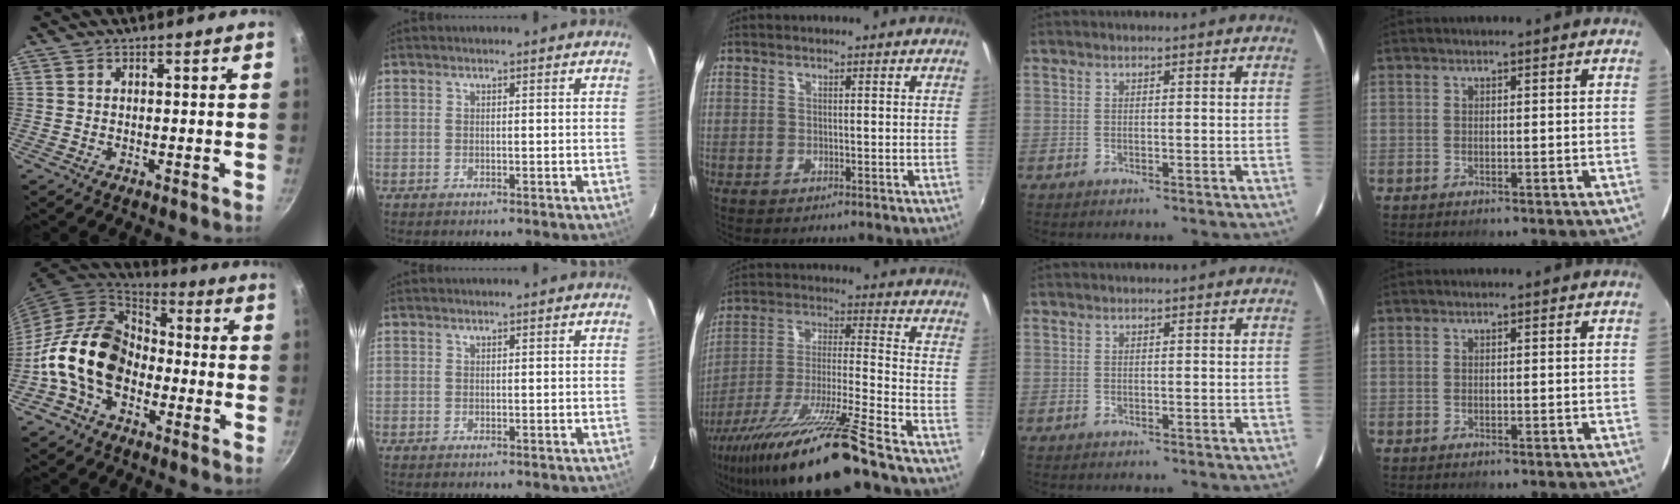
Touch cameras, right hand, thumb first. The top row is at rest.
{"thumb": {"total": 16.8, "force": [-4.4, 11.9, 11.1], "torque": [-0.165, 0.047, -0.102]}, "middle": {"total": 18.3, "force": [-13.4, -0.8, 12.4], "torque": [-0.230, -0.037, -0.238]}}